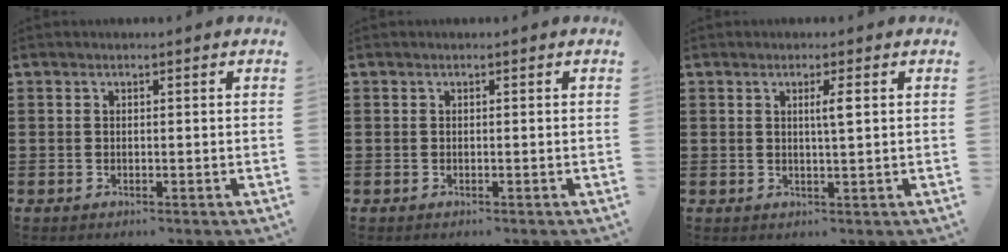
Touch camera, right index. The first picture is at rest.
{"total": 0.0}
{"total": 2.4, "force": [0.6, 0.0, 2.3], "torque": [-0.046, 0.001, 0.008]}